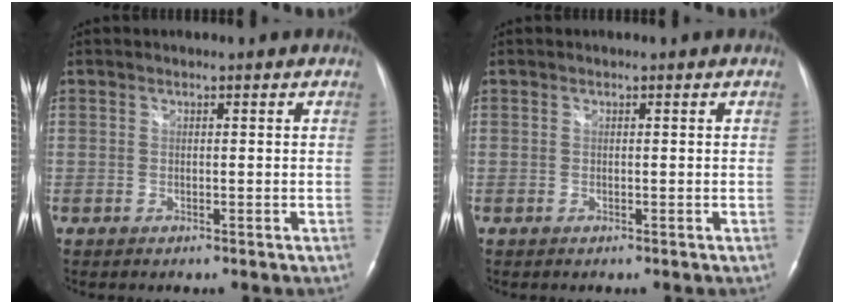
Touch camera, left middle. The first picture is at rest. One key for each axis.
{"total": 0.0}